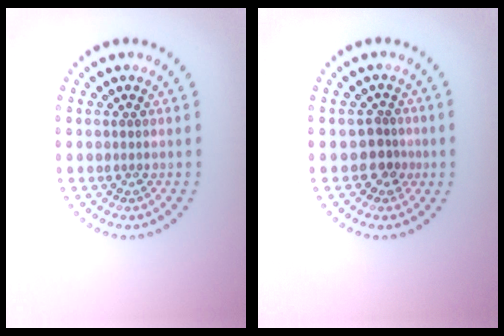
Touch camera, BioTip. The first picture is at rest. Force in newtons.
{"total": 2.0, "press": 1.6, "slide": 1.2}